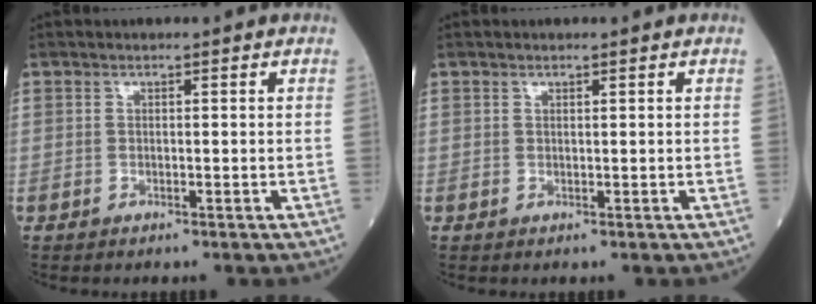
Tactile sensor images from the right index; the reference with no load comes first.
{"total": 0.0}